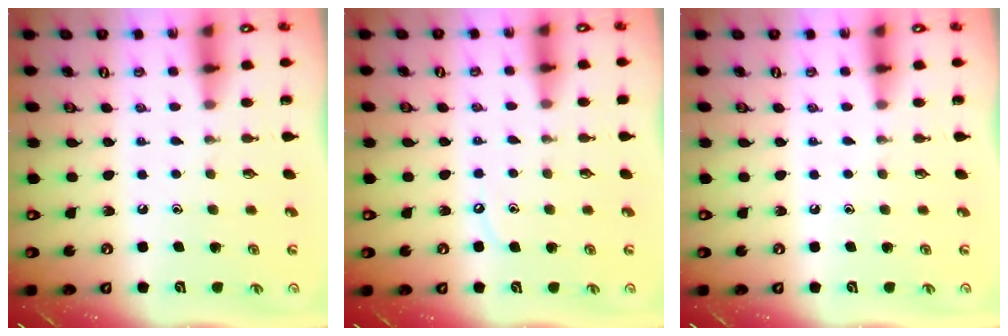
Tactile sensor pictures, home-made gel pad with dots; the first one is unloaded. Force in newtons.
{"total": 3.1, "press": 3.1, "slide": 0.5}
{"total": 0.0}